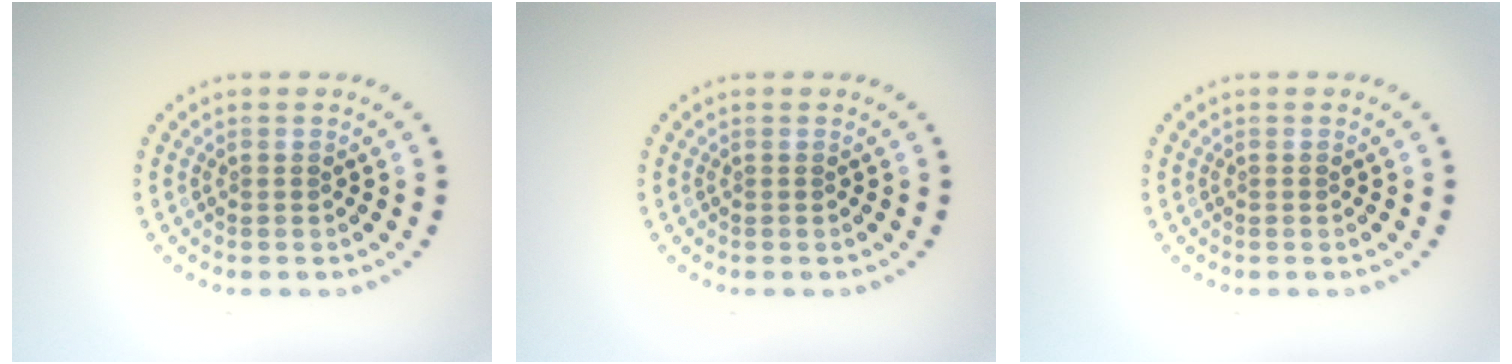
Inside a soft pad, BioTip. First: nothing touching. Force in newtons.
{"total": 0.0}
{"total": 0.0}